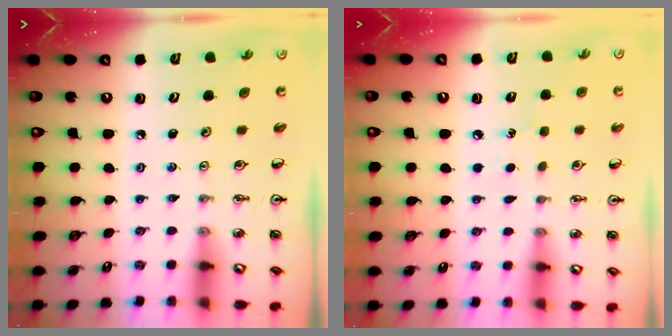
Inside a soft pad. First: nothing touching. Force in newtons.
{"total": 4.6, "press": 4.5, "slide": 0.5}